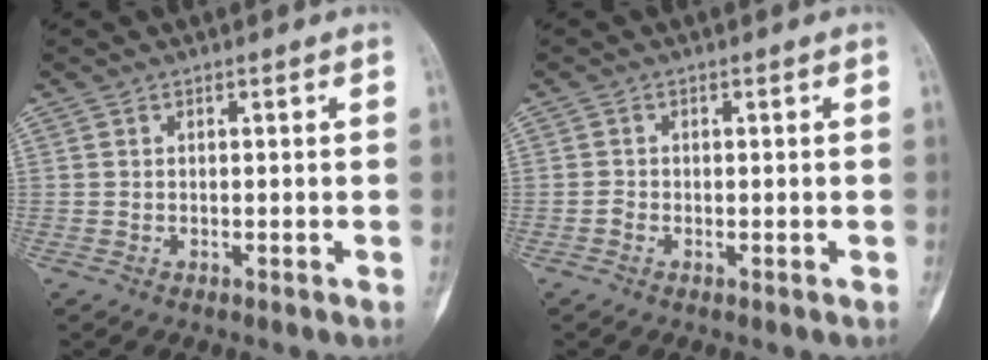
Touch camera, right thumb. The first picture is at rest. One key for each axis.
{"total": 0.8, "fx": -0.4, "fy": 0.6, "fz": 0.3, "tx": -0.004, "ty": 0.002, "tz": -0.012}